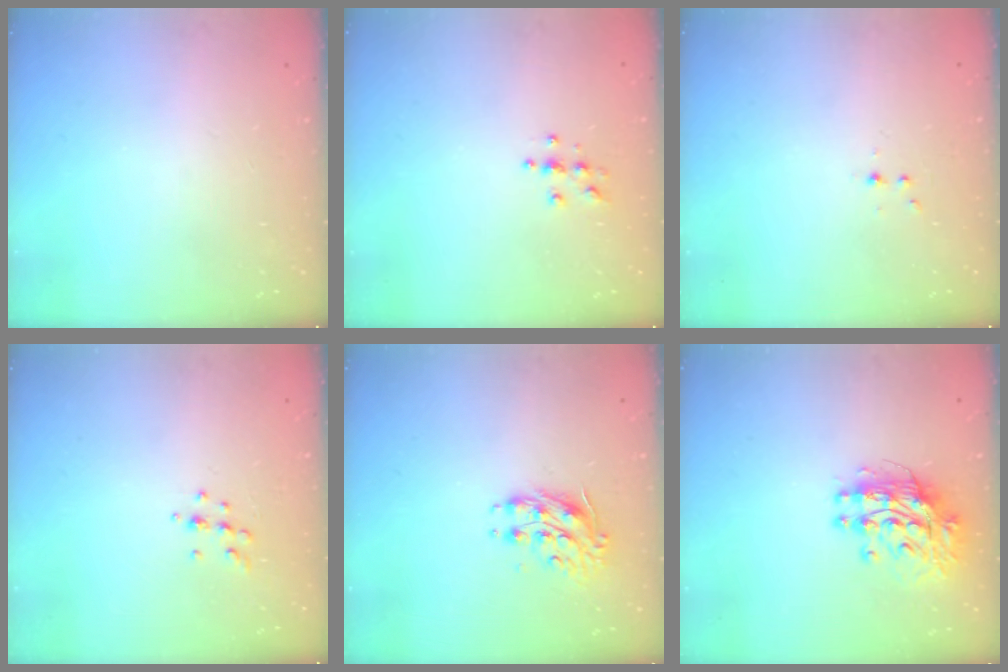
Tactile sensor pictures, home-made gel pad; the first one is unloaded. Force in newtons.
{"total": 3.9, "press": 3.9, "slide": 0.4}
{"total": 2.8, "press": 2.4, "slide": 1.5}
{"total": 5.6, "press": 5.6, "slide": 0.9}
{"total": 8.6, "press": 8.5, "slide": 0.9}
{"total": 10.7, "press": 10.6, "slide": 1.4}